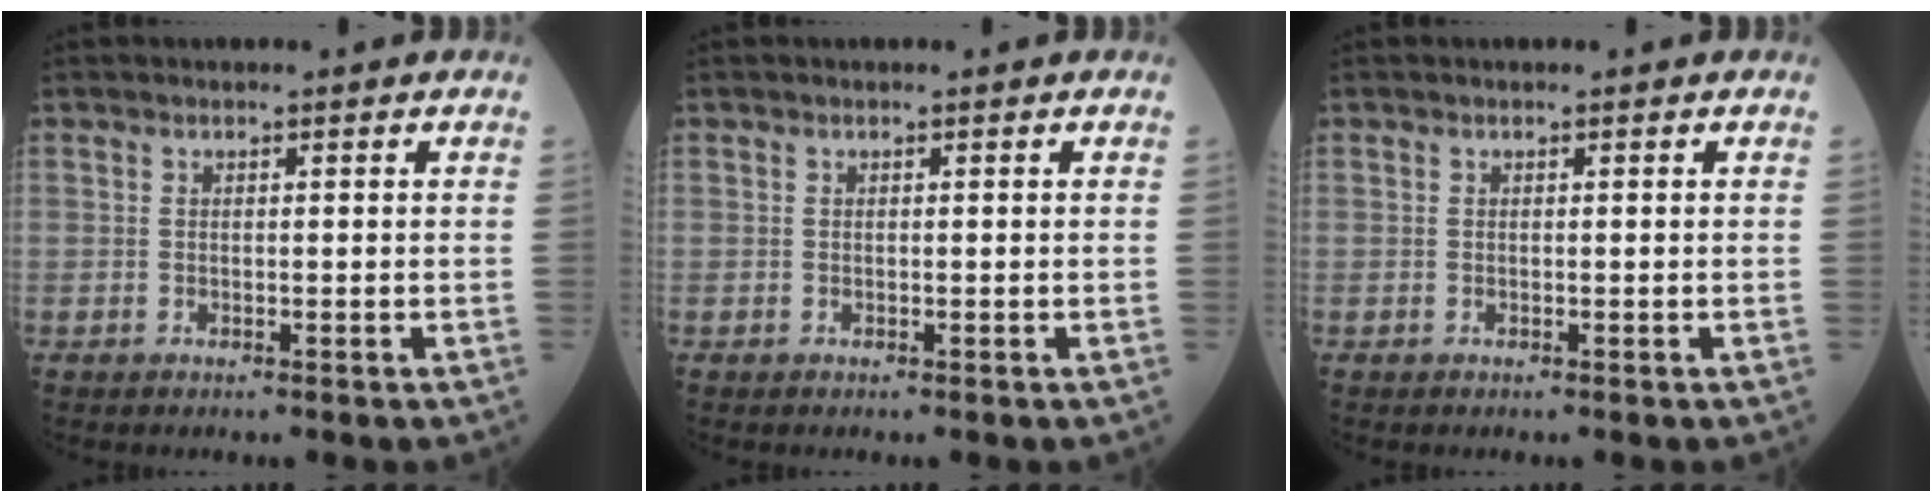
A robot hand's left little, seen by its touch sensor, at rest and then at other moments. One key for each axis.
{"total": 0.0}
{"total": 0.0}